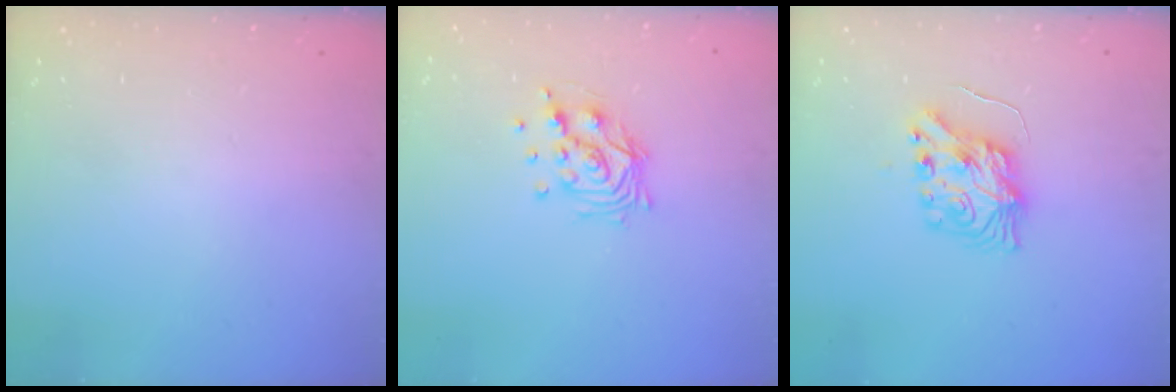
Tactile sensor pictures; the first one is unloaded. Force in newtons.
{"total": 10.6, "press": 10.5, "slide": 1.0}
{"total": 8.7, "press": 8.6, "slide": 0.4}